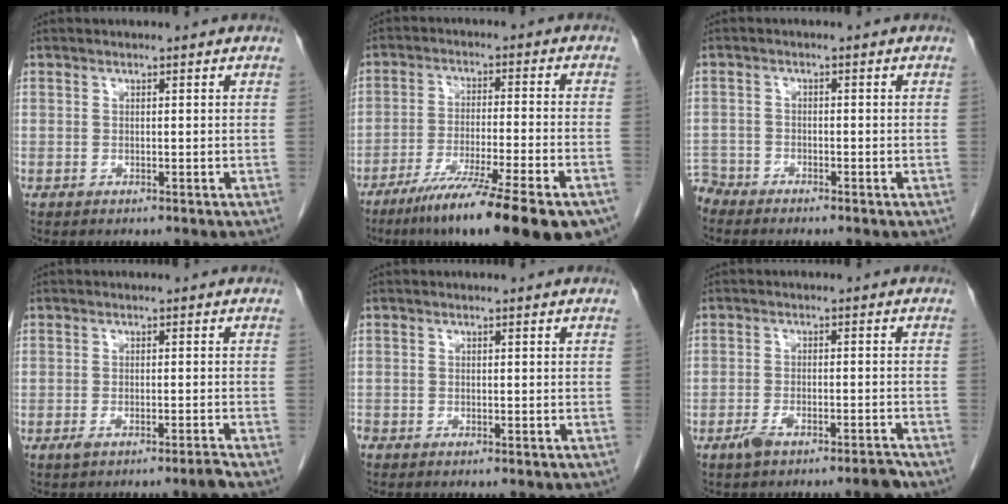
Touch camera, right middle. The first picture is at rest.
{"total": 19.4, "force": [-13.8, 1.3, 13.6], "torque": [-0.155, -0.036, -0.215]}
{"total": 3.3, "force": [-3.2, 0.7, -0.3], "torque": [0.011, -0.007, -0.061]}
{"total": 2.5, "force": [-1.9, -0.4, 1.6], "torque": [-0.029, -0.001, -0.033]}
{"total": 0.9, "force": [-0.7, 0.5, 0.3], "torque": [-0.008, 0.000, -0.013]}
{"total": 4.3, "force": [-3.3, 0.6, 2.7], "torque": [-0.045, 0.004, -0.055]}